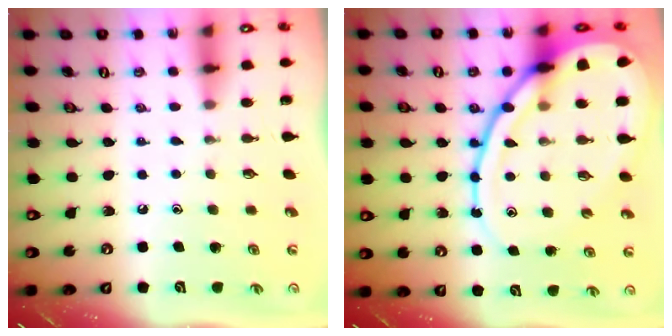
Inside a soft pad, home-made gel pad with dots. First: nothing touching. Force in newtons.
{"total": 20.4, "press": 20.3, "slide": 2.1}